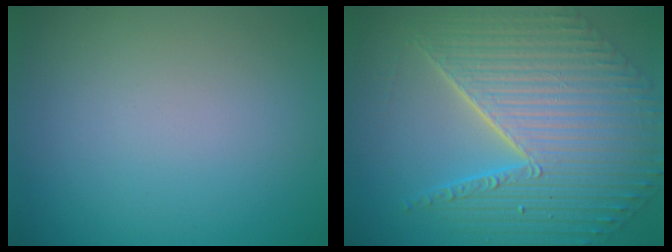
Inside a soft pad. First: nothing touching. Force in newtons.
{"total": 10.8, "press": 7.3, "slide": 8.0}